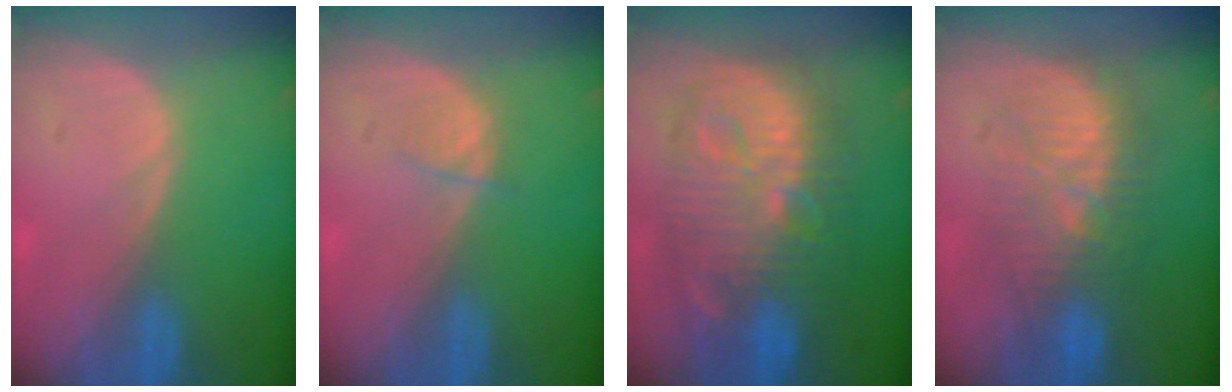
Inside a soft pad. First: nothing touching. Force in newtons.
{"total": 1.6, "press": 1.5, "slide": 0.2}
{"total": 13.5, "press": 13.5, "slide": 1.3}
{"total": 9.6, "press": 9.5, "slide": 1.0}